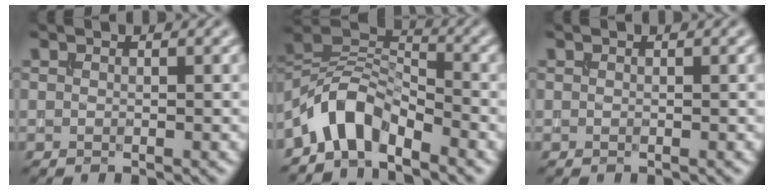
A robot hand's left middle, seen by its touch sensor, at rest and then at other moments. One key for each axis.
{"total": 5.3, "fx": -4.1, "fy": 2.2, "fz": 2.5, "tx": -0.039, "ty": 0.010, "tz": -0.088}
{"total": 0.0}